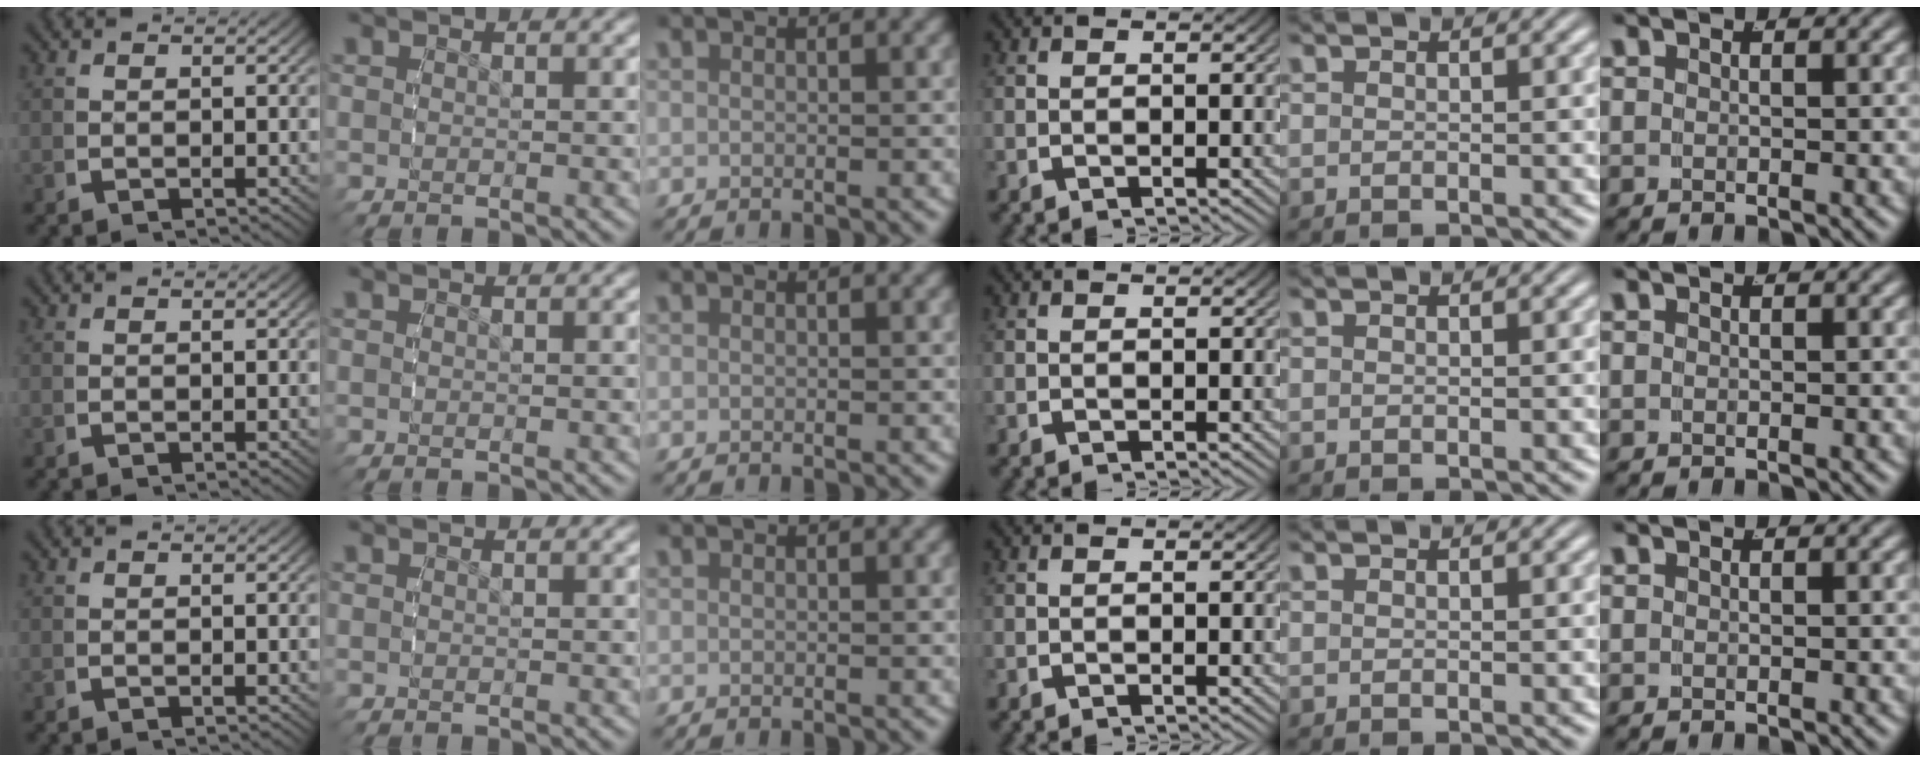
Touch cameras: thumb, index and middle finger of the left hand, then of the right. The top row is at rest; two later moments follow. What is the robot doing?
{"motion": "reach", "object": "jewelry box"}